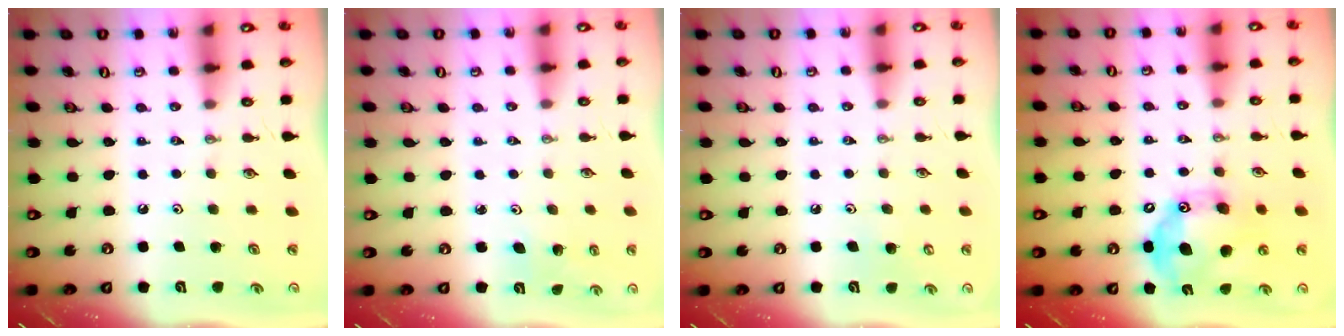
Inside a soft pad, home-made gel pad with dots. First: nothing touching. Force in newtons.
{"total": 2.8, "press": 2.7, "slide": 1.0}
{"total": 5.0, "press": 5.0, "slide": 0.4}
{"total": 17.5, "press": 17.5, "slide": 0.4}